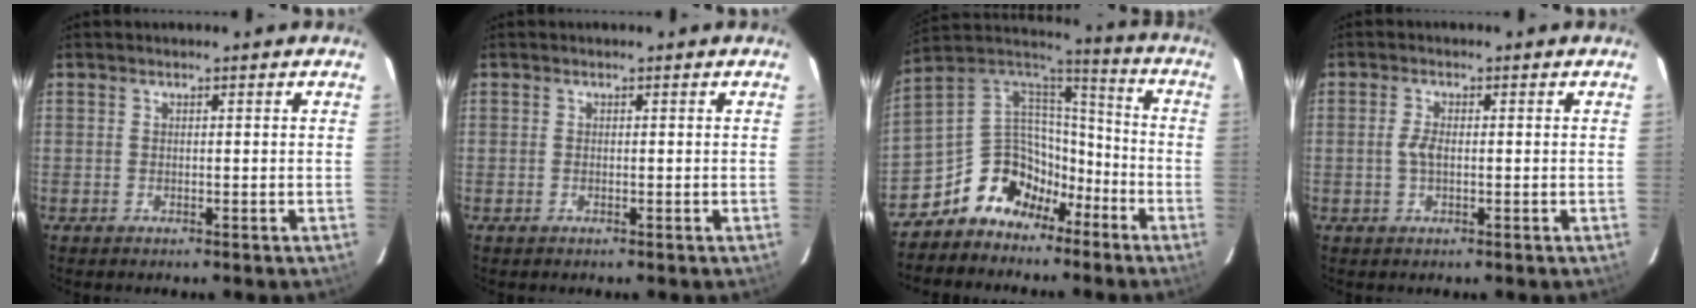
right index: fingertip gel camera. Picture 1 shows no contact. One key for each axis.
{"total": 0.0}
{"total": 13.8, "fx": -8.9, "fy": 9.4, "fz": 4.9, "tx": -0.098, "ty": 0.050, "tz": -0.154}
{"total": 2.3, "fx": -0.3, "fy": 1.0, "fz": 2.0, "tx": -0.045, "ty": 0.002, "tz": -0.005}